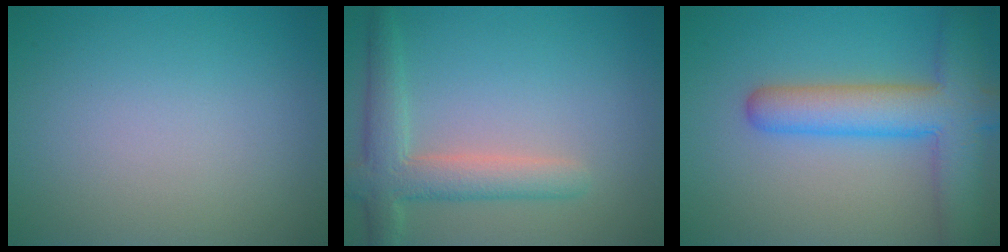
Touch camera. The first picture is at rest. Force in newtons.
{"total": 4.3, "press": 4.3, "slide": 0.4}
{"total": 7.4, "press": 7.4, "slide": 0.4}